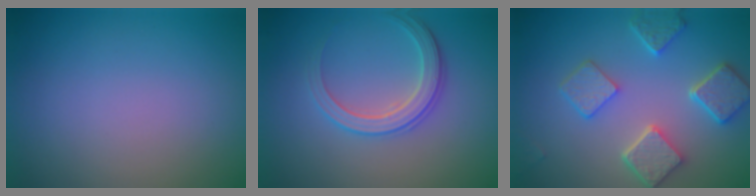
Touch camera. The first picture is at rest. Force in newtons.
{"total": 3.0, "press": 2.9, "slide": 0.3}
{"total": 5.5, "press": 4.4, "slide": 3.2}